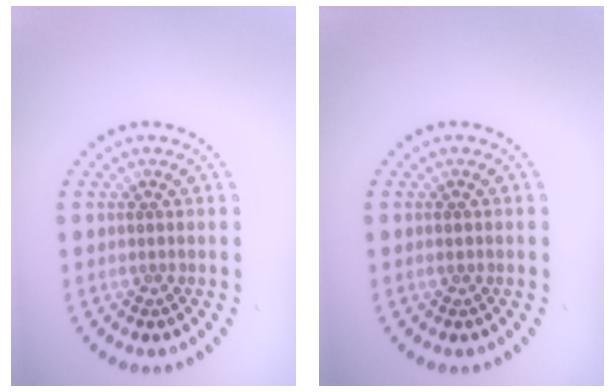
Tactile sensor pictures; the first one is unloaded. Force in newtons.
{"total": 0.8, "press": 0.8, "slide": 0.2}